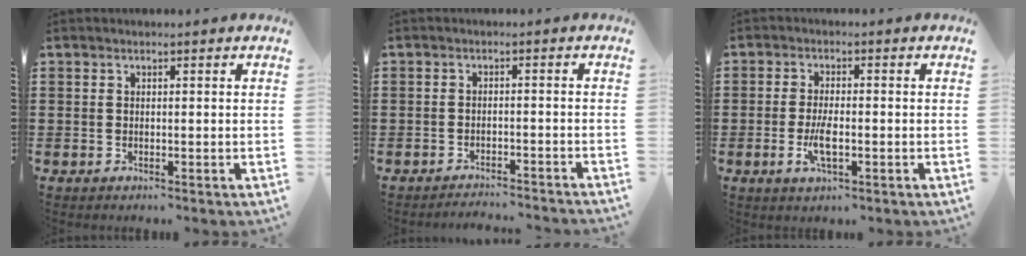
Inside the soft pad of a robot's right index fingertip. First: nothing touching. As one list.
[{"total": 2.3, "force": [-2.3, -0.2, 0.2], "torque": [-0.007, 0.000, -0.049]}, {"total": 4.4, "force": [-1.2, 1.4, 4.0], "torque": [-0.081, -0.002, -0.025]}]